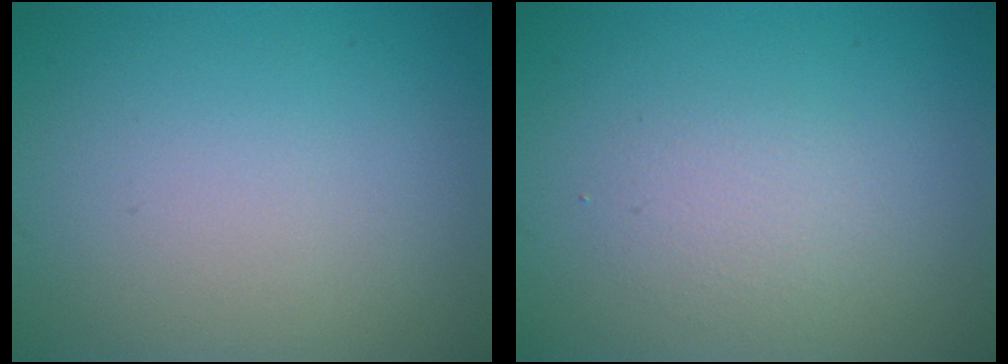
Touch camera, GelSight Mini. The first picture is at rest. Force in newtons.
{"total": 1.6, "press": 1.6, "slide": 0.1}